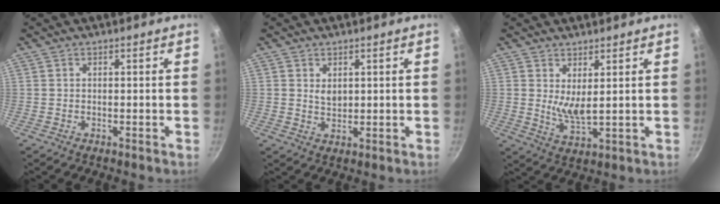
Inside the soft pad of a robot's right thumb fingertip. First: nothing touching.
{"total": 2.7, "force": [0.9, 1.8, 1.7], "torque": [-0.026, -0.008, 0.019]}
{"total": 4.8, "force": [1.8, 1.7, 4.1], "torque": [-0.070, -0.034, 0.037]}